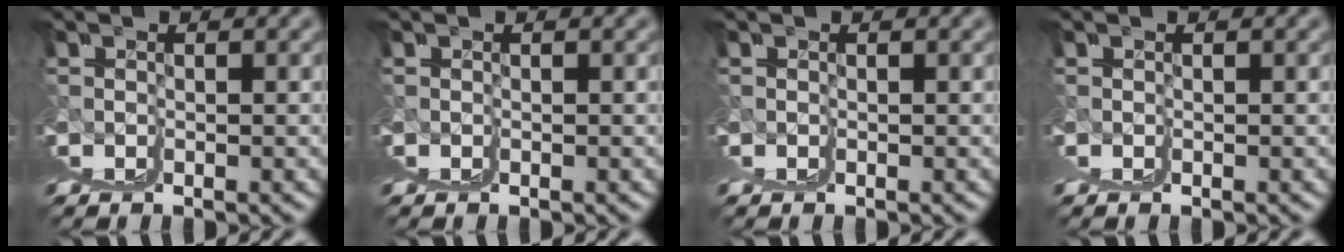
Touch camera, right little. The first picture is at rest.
{"total": 0.0}
{"total": 1.1, "force": [0.2, -0.8, -0.7], "torque": [0.011, 0.000, 0.005]}
{"total": 1.2, "force": [0.3, -0.8, -0.8], "torque": [0.014, 0.001, 0.005]}